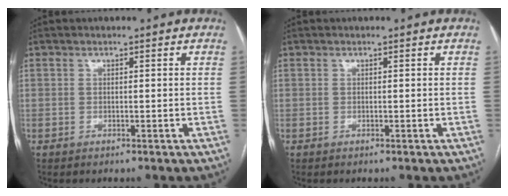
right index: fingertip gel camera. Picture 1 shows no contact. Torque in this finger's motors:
{"motor_torque": [0.00, 0.00, 0.00, 0.00]}